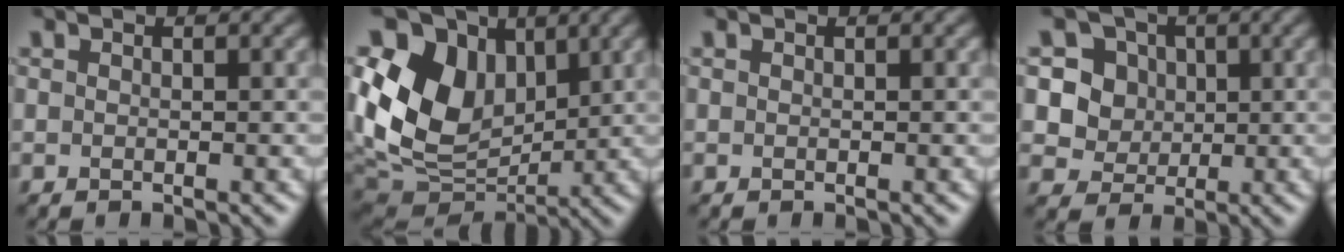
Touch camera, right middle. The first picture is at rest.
{"total": 12.9, "force": [3.6, 9.5, 7.9], "torque": [-0.170, 0.012, 0.066]}
{"total": 0.0}
{"total": 5.5, "force": [1.5, 4.8, 2.1], "torque": [-0.039, 0.002, 0.026]}